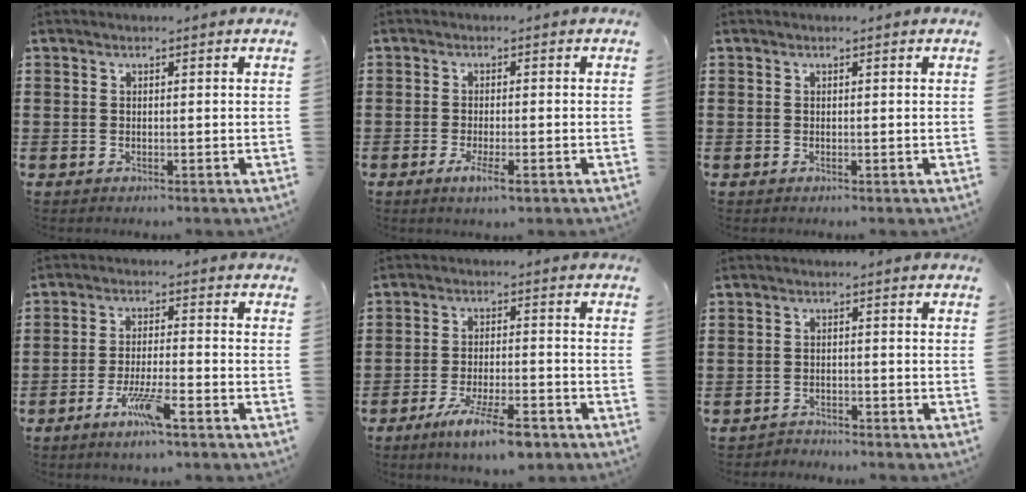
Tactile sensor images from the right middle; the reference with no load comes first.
{"total": 3.0, "force": [-1.5, 0.5, 2.6], "torque": [-0.049, -0.004, -0.028]}
{"total": 0.0}
{"total": 6.2, "force": [-3.8, 0.8, 4.8], "torque": [-0.102, -0.009, -0.070]}
{"total": 7.6, "force": [-5.2, 1.4, 5.4], "torque": [-0.100, -0.003, -0.092]}
{"total": 2.0, "force": [-2.0, 0.2, 0.0], "torque": [-0.007, 0.001, -0.043]}